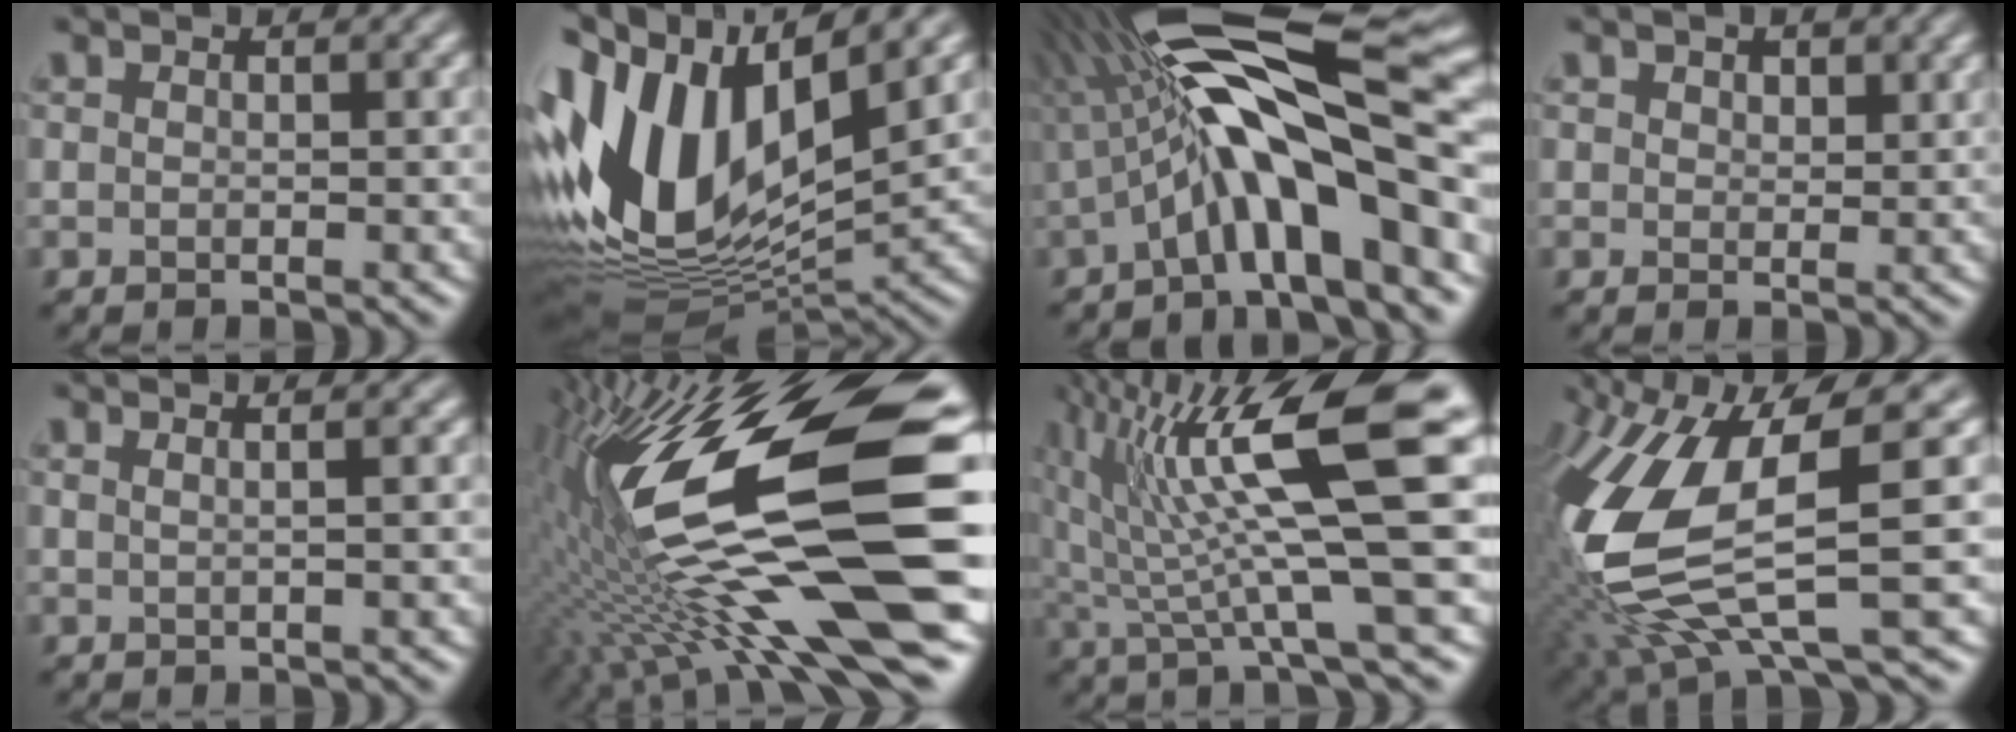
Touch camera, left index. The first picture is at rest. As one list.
[{"total": 14.6, "force": [3.1, 7.9, 11.8], "torque": [-0.258, 0.016, 0.056]}, {"total": 12.7, "force": [-0.5, 3.2, 12.2], "torque": [-0.195, 0.033, -0.011]}, {"total": 1.0, "force": [0.9, 0.5, 0.1], "torque": [-0.002, 0.002, 0.025]}, {"total": 2.3, "force": [1.1, 1.0, 1.7], "torque": [-0.009, 0.016, -0.011]}, {"total": 17.4, "force": [-1.5, 4.7, 16.7], "torque": [-0.320, 0.016, -0.028]}, {"total": 12.7, "force": [4.0, 2.0, 11.9], "torque": [-0.209, 0.017, 0.086]}, {"total": 12.9, "force": [-1.3, 4.3, 12.1], "torque": [-0.281, -0.015, -0.007]}]